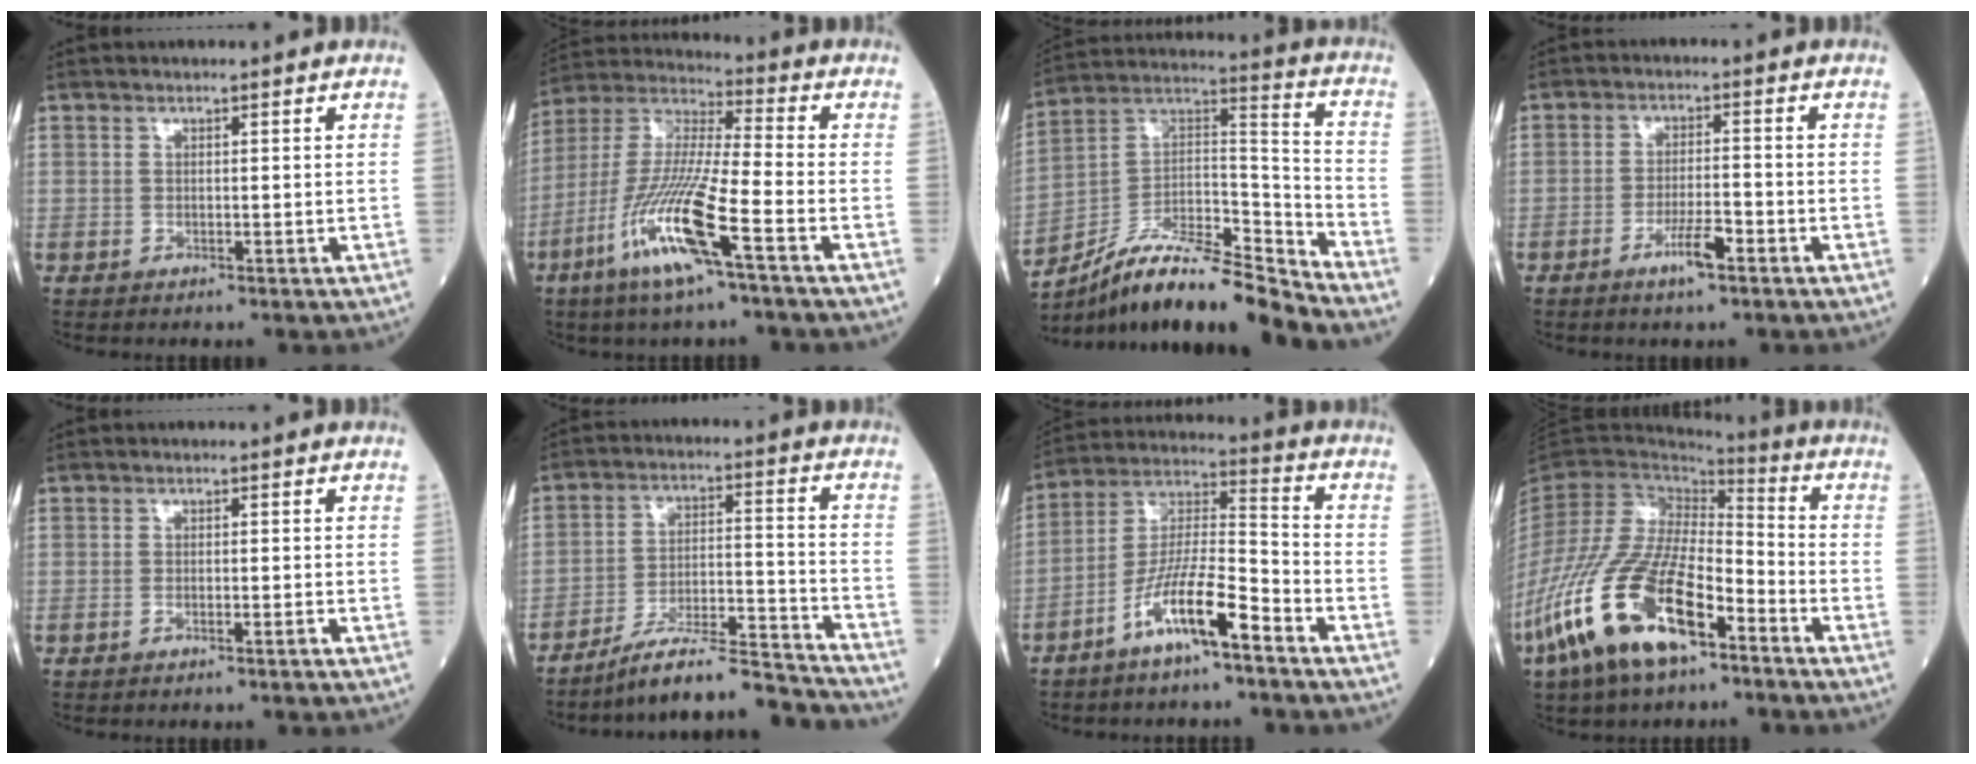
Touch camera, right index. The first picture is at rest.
{"total": 15.2, "force": [-7.1, 0.7, 13.5], "torque": [-0.287, -0.020, -0.140]}
{"total": 16.6, "force": [-14.3, 1.5, 8.3], "torque": [-0.133, 0.041, -0.252]}
{"total": 4.7, "force": [-2.6, 0.6, 3.8], "torque": [-0.071, -0.002, -0.049]}
{"total": 1.0, "force": [-0.7, -0.1, 0.7], "torque": [-0.015, 0.001, -0.011]}
{"total": 14.3, "force": [-13.5, -0.4, 4.6], "torque": [-0.062, 0.025, -0.228]}
{"total": 11.6, "force": [-6.9, 1.5, 9.2], "torque": [-0.178, -0.002, -0.132]}
{"total": 17.5, "force": [-9.6, 6.0, 13.3], "torque": [-0.281, -0.018, -0.181]}